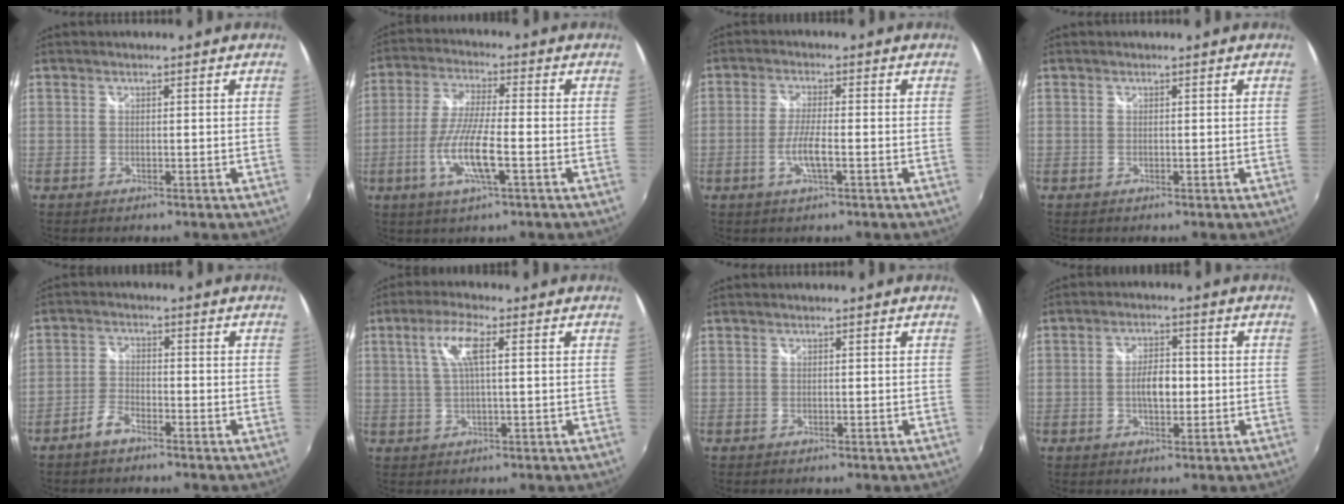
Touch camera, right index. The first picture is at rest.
{"total": 10.3, "force": [-3.4, 1.4, 9.6], "torque": [-0.196, -0.008, -0.067]}
{"total": 4.8, "force": [-1.7, 0.5, 4.5], "torque": [-0.092, -0.004, -0.033]}
{"total": 0.0}
{"total": 3.5, "force": [-2.8, 1.3, 1.7], "torque": [-0.050, 0.005, -0.057]}
{"total": 6.0, "force": [1.6, 1.1, 5.7], "torque": [-0.111, 0.007, 0.032]}
{"total": 0.0}
{"total": 5.1, "force": [-0.7, 2.5, 4.4], "torque": [-0.080, 0.004, -0.012]}